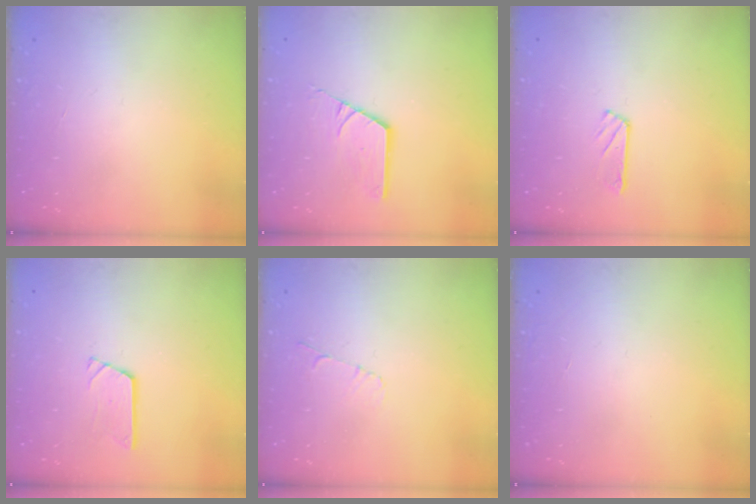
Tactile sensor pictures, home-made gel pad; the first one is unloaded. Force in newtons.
{"total": 4.5, "press": 4.4, "slide": 0.5}
{"total": 3.1, "press": 3.1, "slide": 0.4}
{"total": 2.4, "press": 2.4, "slide": 0.2}
{"total": 3.3, "press": 3.2, "slide": 0.3}
{"total": 0.0}